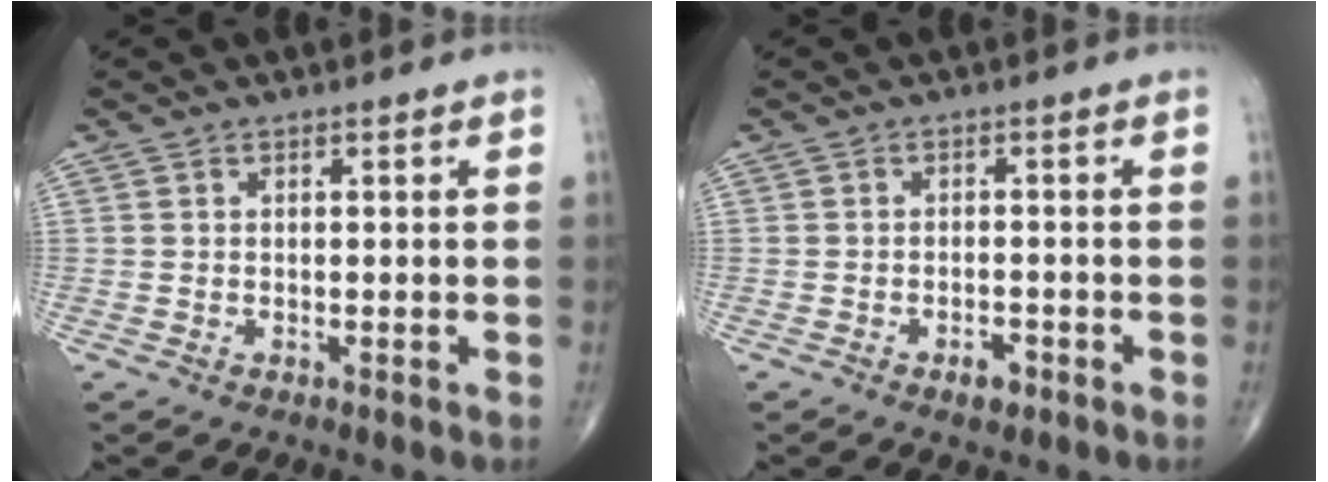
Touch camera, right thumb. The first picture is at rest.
{"total": 2.6, "force": [-1.5, 1.3, 1.6], "torque": [-0.020, 0.006, -0.022]}